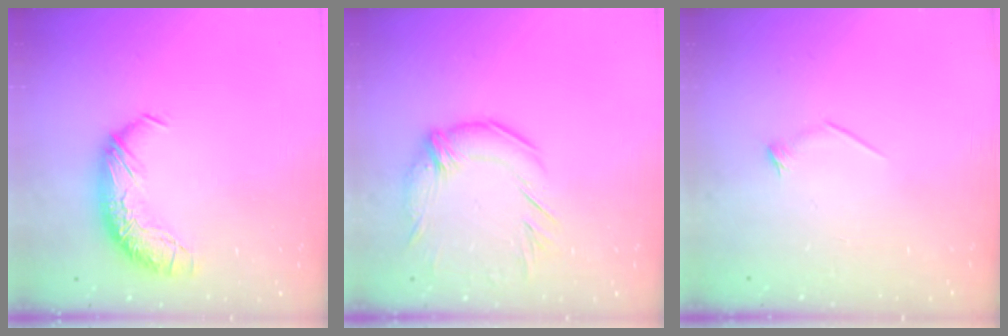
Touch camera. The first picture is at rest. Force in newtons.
{"total": 2.8, "press": 1.9, "slide": 2.2}
{"total": 7.7, "press": 7.7, "slide": 0.6}